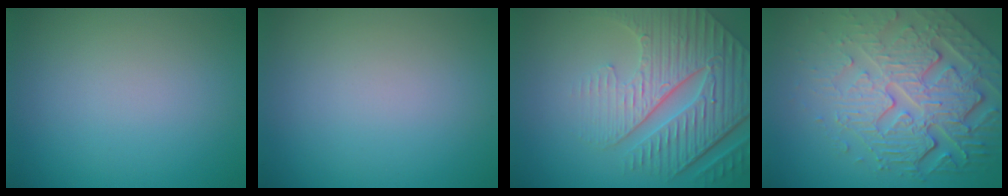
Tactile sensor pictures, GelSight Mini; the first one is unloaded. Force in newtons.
{"total": 0.0}
{"total": 8.3, "press": 6.0, "slide": 5.8}
{"total": 8.3, "press": 5.8, "slide": 6.0}